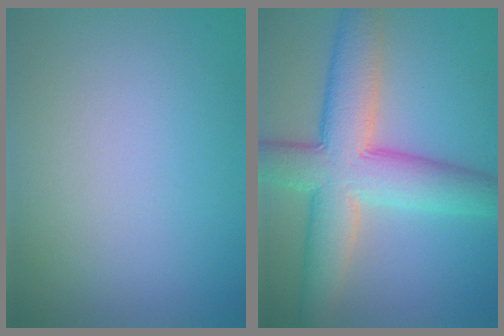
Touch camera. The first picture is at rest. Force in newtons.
{"total": 9.2, "press": 9.2, "slide": 0.3}